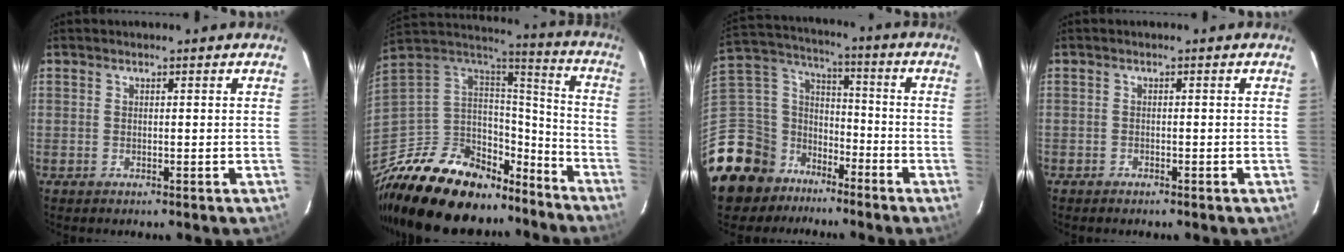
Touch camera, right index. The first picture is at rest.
{"total": 27.0, "force": [-19.5, 13.3, 13.1], "torque": [-0.269, 0.021, -0.307]}
{"total": 16.1, "force": [-12.2, 10.1, 2.8], "torque": [-0.103, 0.057, -0.213]}
{"total": 1.0, "force": [-0.8, 0.6, -0.1], "torque": [-0.003, 0.004, -0.016]}